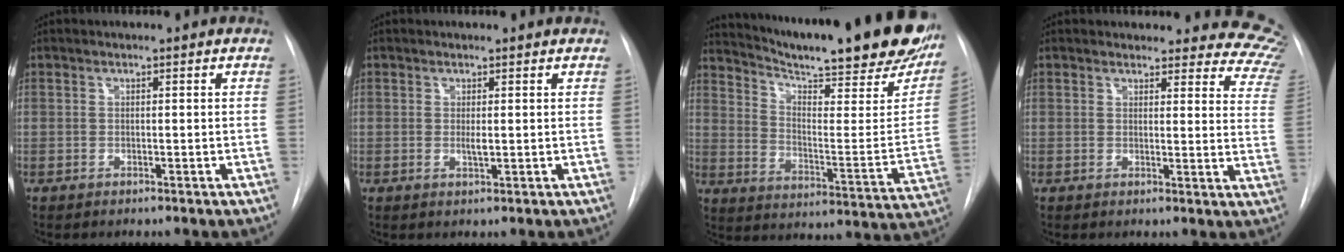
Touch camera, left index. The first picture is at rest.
{"total": 1.1, "force": [-0.5, 0.2, 1.0], "torque": [-0.021, -0.008, -0.008]}
{"total": 30.2, "force": [24.3, 4.4, 17.3], "torque": [-0.251, -0.083, 0.313]}
{"total": 15.2, "force": [14.4, 4.5, 2.0], "torque": [0.026, -0.095, 0.114]}